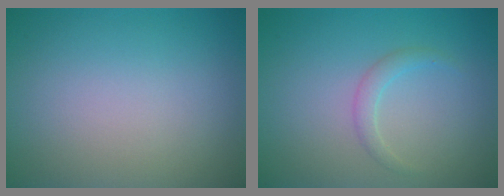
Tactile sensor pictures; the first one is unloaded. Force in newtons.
{"total": 1.3, "press": 1.3, "slide": 0.2}